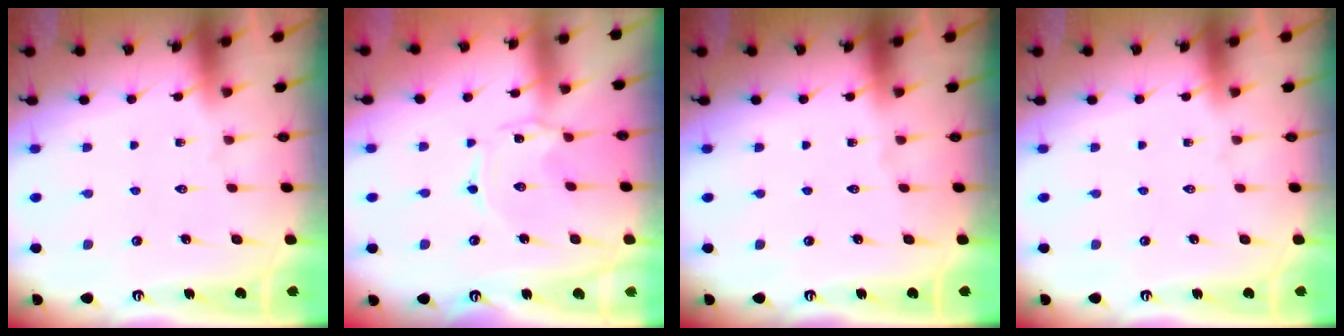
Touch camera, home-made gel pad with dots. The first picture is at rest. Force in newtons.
{"total": 0.0}
{"total": 0.0}
{"total": 0.0}